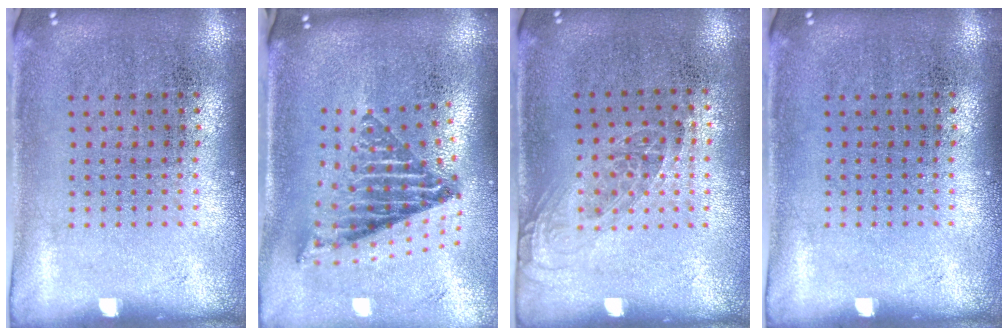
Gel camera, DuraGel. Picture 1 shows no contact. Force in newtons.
{"total": 2.0, "press": 1.5, "slide": 1.4}
{"total": 1.1, "press": 0.9, "slide": 0.5}
{"total": 0.0}